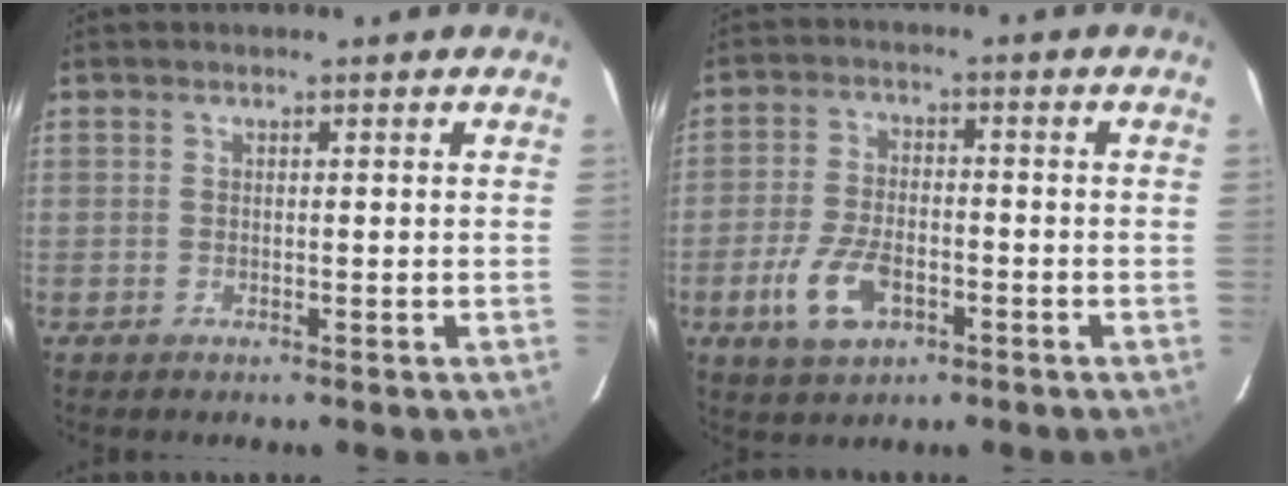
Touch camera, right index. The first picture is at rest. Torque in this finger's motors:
{"motor_torque": [0.31, -0.15, 0.18, 0.06]}